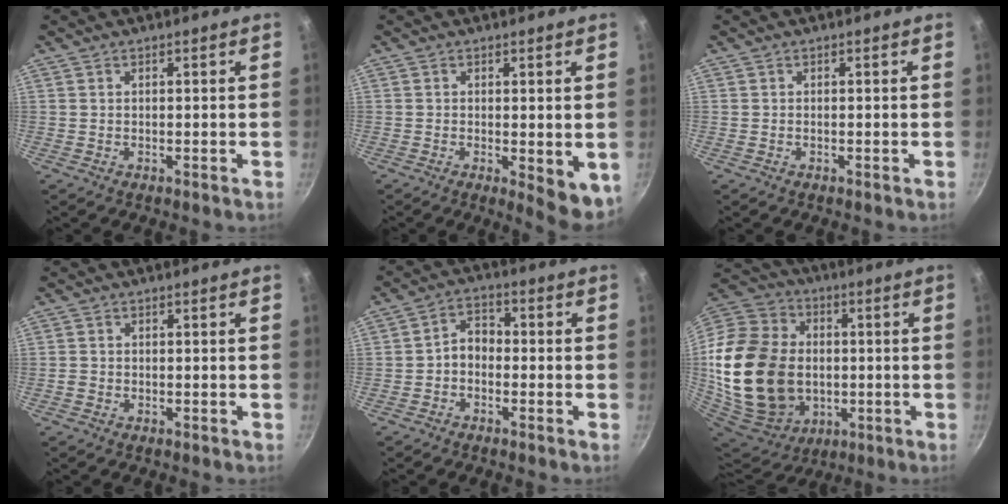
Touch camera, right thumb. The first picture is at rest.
{"total": 6.2, "force": [-1.3, 2.2, 5.7], "torque": [-0.072, -0.016, -0.014]}
{"total": 0.0}
{"total": 1.1, "force": [-0.4, 0.9, 0.4], "torque": [-0.006, 0.003, -0.010]}
{"total": 5.0, "force": [-1.2, 3.7, 3.1], "torque": [-0.035, 0.024, -0.035]}
{"total": 29.3, "force": [-1.2, 21.3, 20.1], "torque": [-0.418, 0.006, -0.001]}